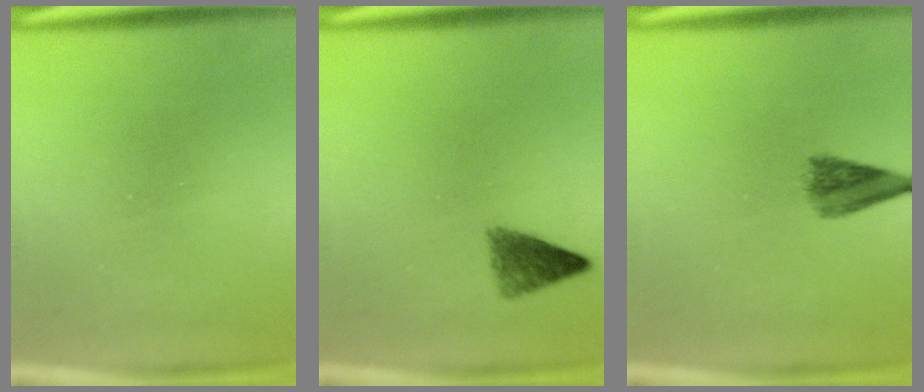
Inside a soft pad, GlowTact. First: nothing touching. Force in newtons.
{"total": 3.1}
{"total": 3.5}